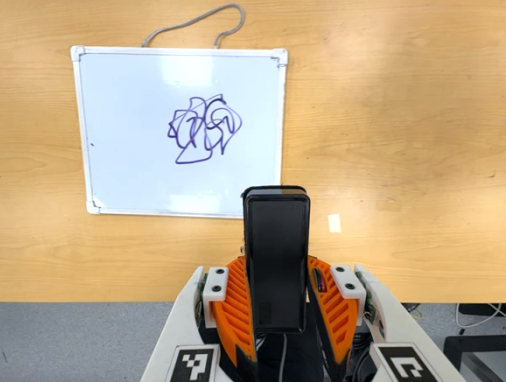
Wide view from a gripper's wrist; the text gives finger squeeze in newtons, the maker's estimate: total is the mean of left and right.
{"total": 5.5, "left": 4.0, "right": 7.0}